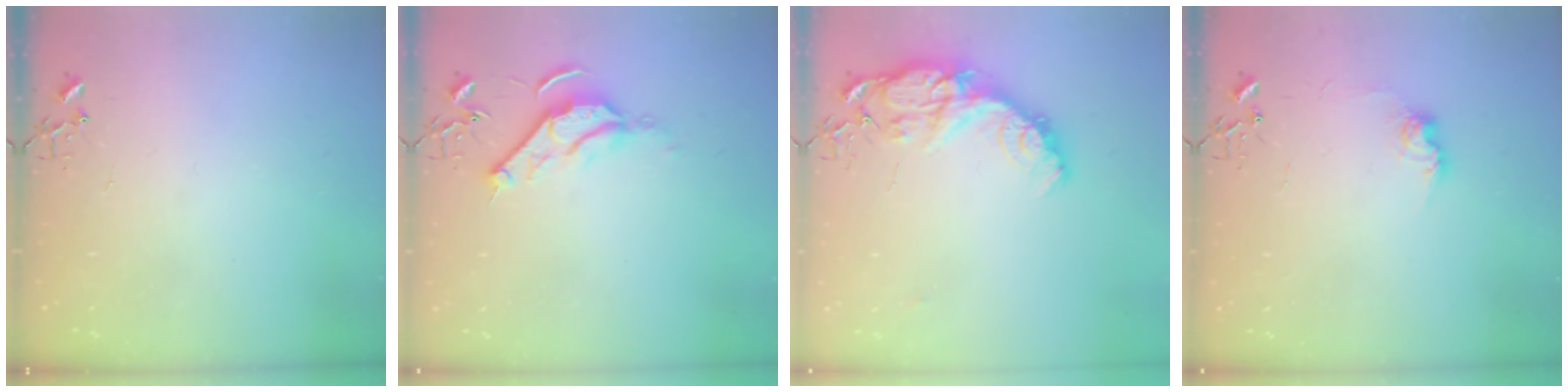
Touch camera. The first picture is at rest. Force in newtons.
{"total": 9.8, "press": 9.7, "slide": 1.3}
{"total": 17.2, "press": 17.1, "slide": 1.2}
{"total": 8.4, "press": 8.4, "slide": 0.1}